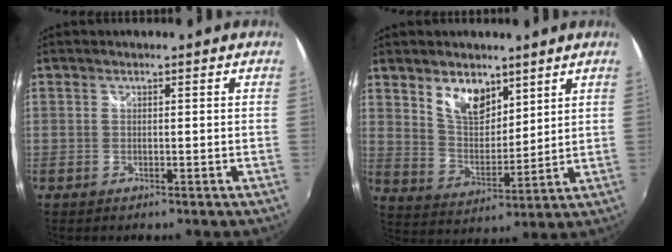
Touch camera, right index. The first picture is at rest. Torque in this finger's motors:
{"motor_torque": [0.28, 0.28, 0.25, 0.07]}